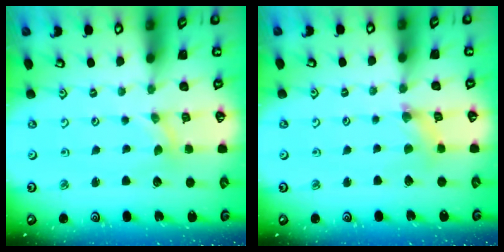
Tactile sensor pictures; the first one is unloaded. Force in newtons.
{"total": 2.0, "press": 2.0, "slide": 0.4}